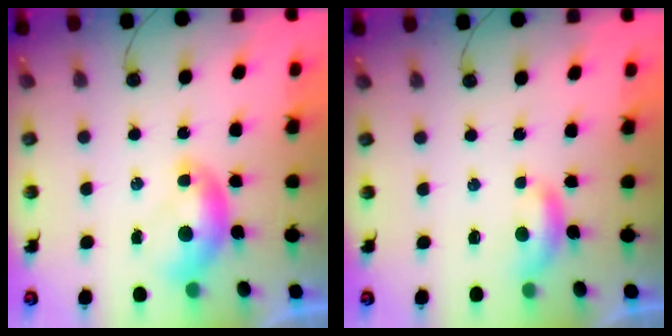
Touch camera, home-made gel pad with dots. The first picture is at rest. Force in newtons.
{"total": 1.5, "press": 1.4, "slide": 0.4}